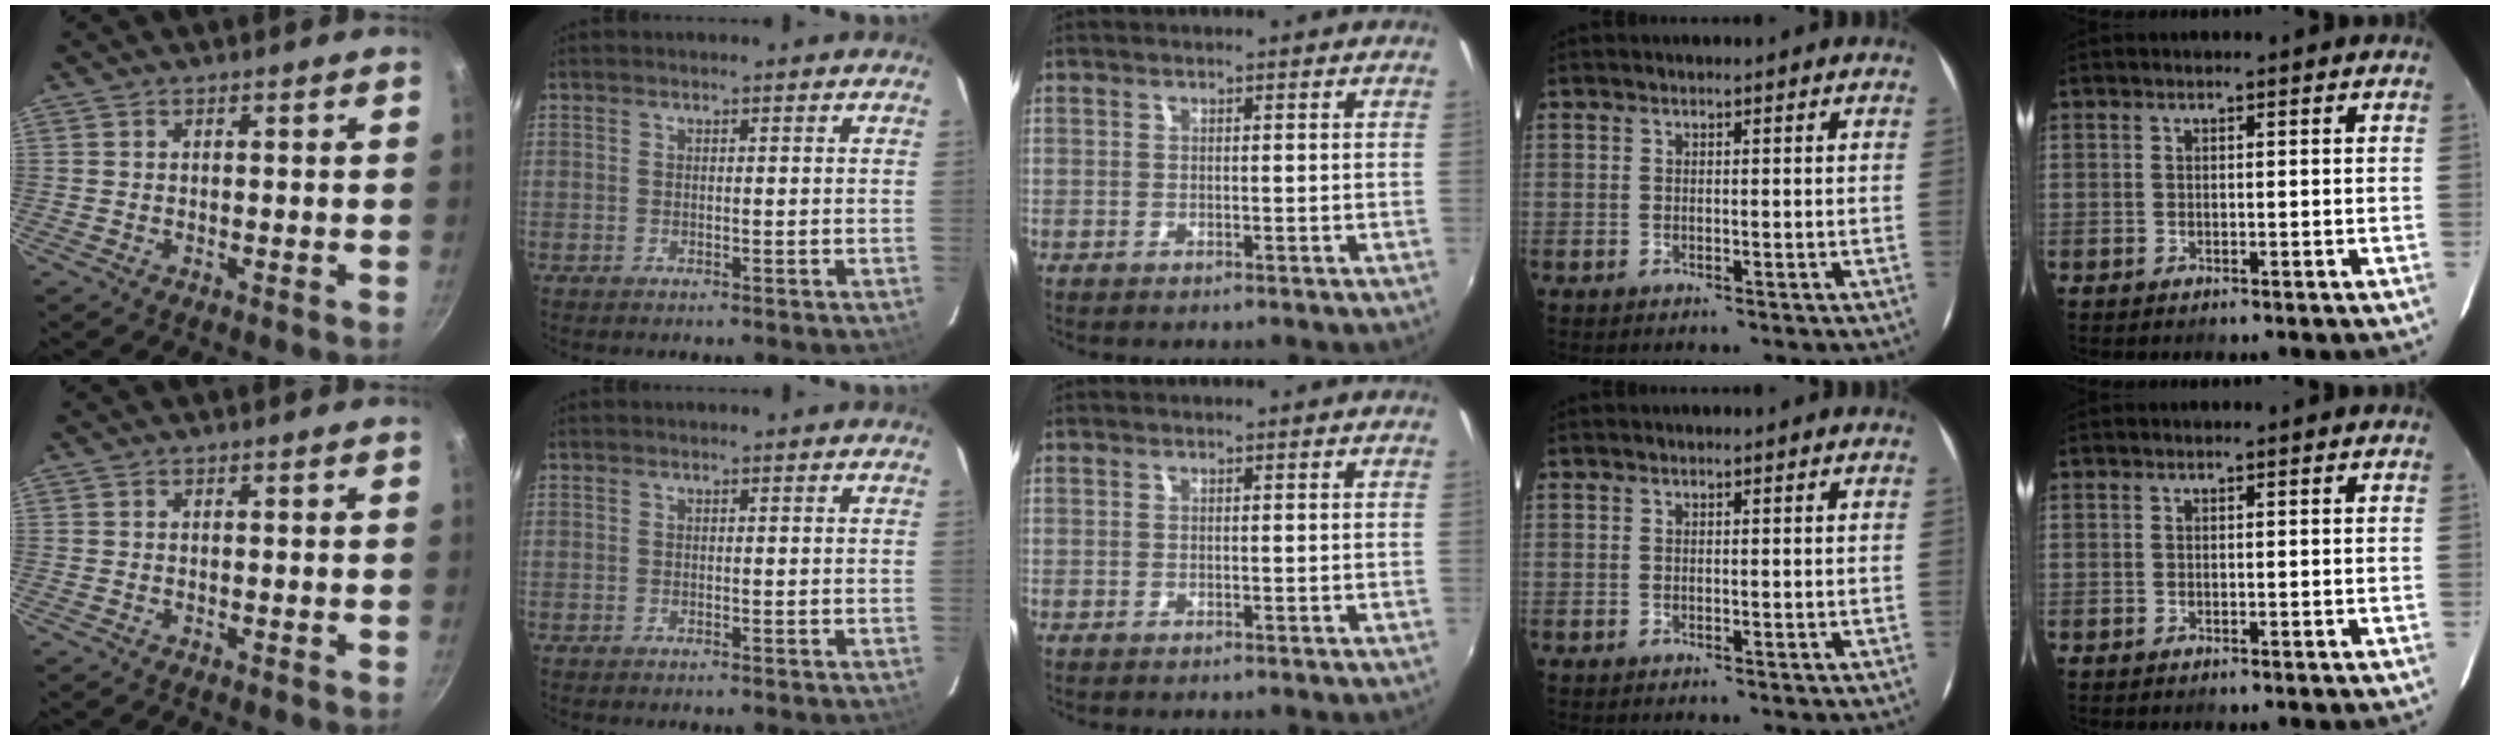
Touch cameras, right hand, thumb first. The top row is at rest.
{}